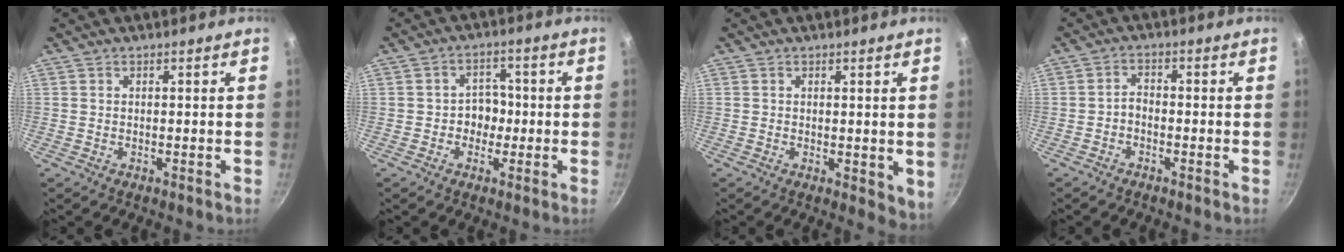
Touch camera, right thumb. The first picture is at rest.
{"total": 4.8, "force": [-0.8, 4.0, 2.6], "torque": [-0.005, 0.013, -0.022]}
{"total": 3.8, "force": [0.1, 1.6, 3.5], "torque": [-0.039, -0.013, 0.003]}
{"total": 2.3, "force": [-1.1, 1.4, 1.5], "torque": [-0.019, 0.015, -0.026]}